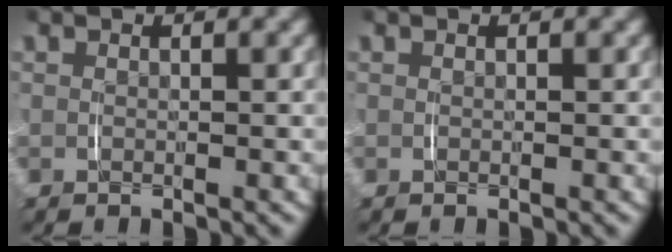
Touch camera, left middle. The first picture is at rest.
{"total": 0.0}